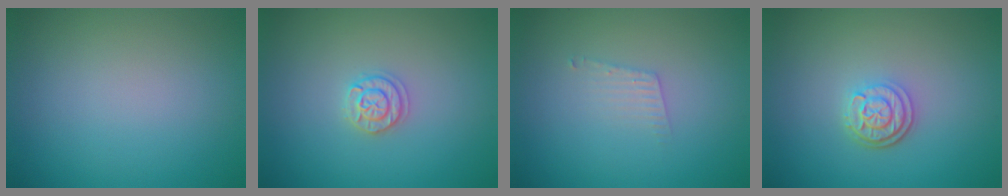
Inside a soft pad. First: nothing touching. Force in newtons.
{"total": 1.7, "press": 1.7, "slide": 0.2}
{"total": 1.3, "press": 1.3, "slide": 0.1}
{"total": 2.9, "press": 2.4, "slide": 1.7}